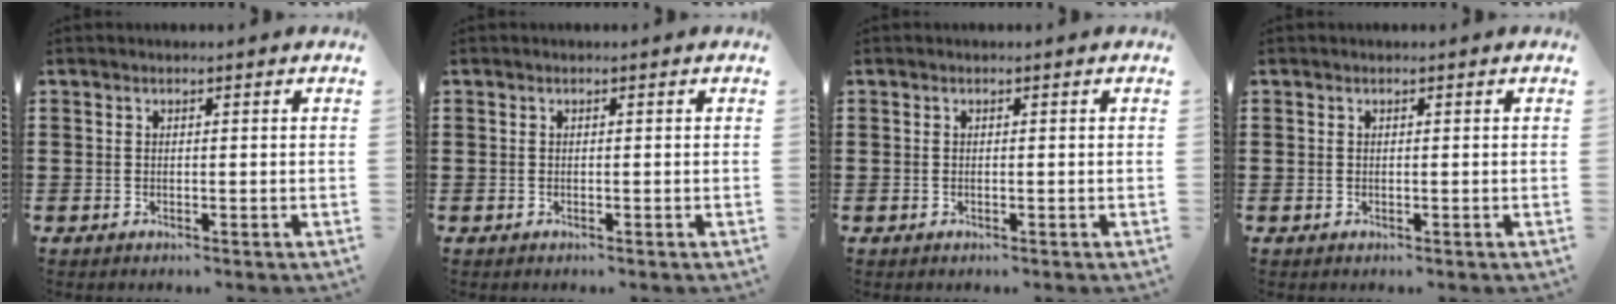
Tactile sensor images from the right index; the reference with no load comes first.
{"total": 0.0}
{"total": 0.0}
{"total": 0.0}